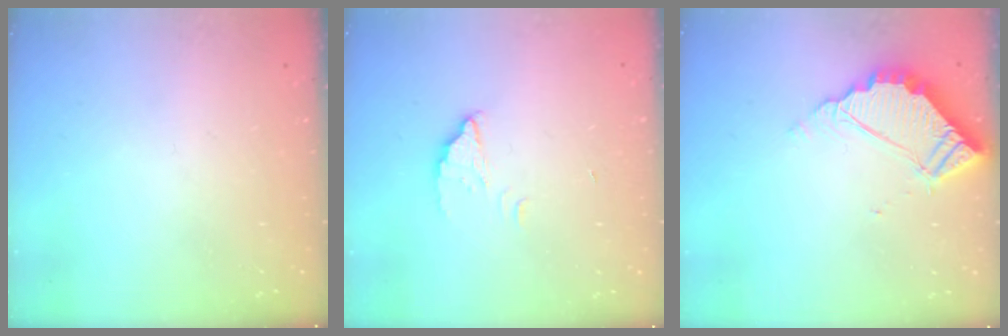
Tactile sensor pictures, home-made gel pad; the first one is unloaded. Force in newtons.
{"total": 2.2, "press": 2.2, "slide": 0.2}
{"total": 5.8, "press": 5.8, "slide": 0.5}